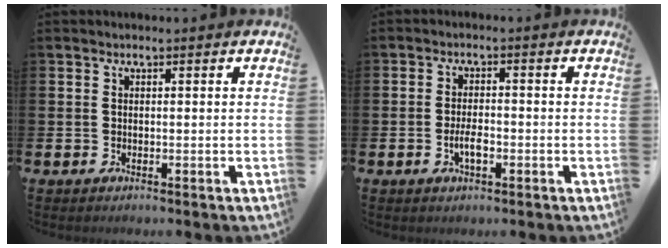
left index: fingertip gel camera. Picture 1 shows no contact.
{"total": 2.8, "force": [-0.9, 1.2, 2.4], "torque": [-0.042, 0.002, -0.017]}